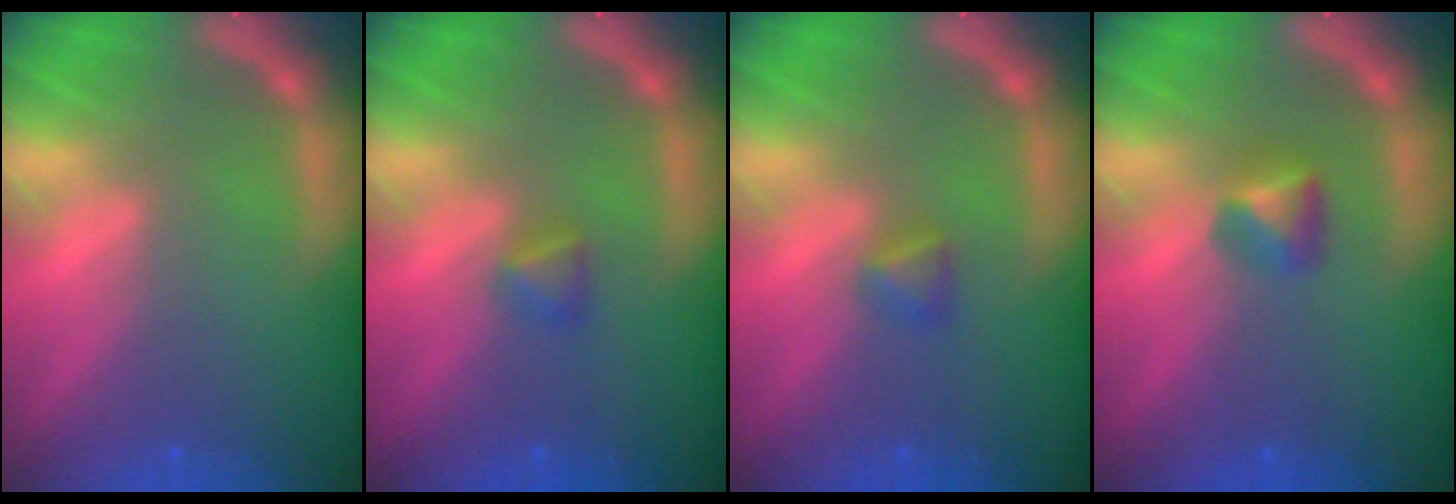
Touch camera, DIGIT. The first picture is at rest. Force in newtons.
{"total": 1.4}
{"total": 1.4}
{"total": 1.9}